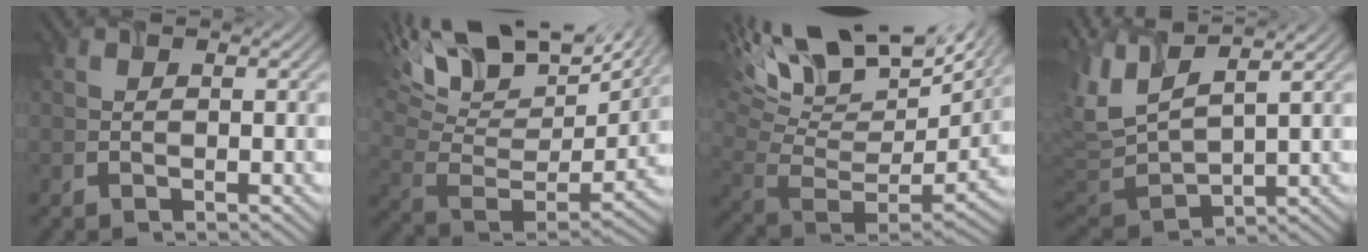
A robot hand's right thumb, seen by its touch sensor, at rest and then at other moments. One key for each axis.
{"total": 16.9, "fx": 10.1, "fy": 6.5, "fz": 11.8, "tx": -0.238, "ty": 0.018, "tz": 0.161}
{"total": 18.3, "fx": 9.9, "fy": 7.2, "fz": 13.5, "tx": -0.260, "ty": 0.020, "tz": 0.172}
{"total": 6.9, "fx": 4.3, "fy": 1.6, "fz": 5.2, "tx": -0.141, "ty": 0.016, "tz": 0.086}